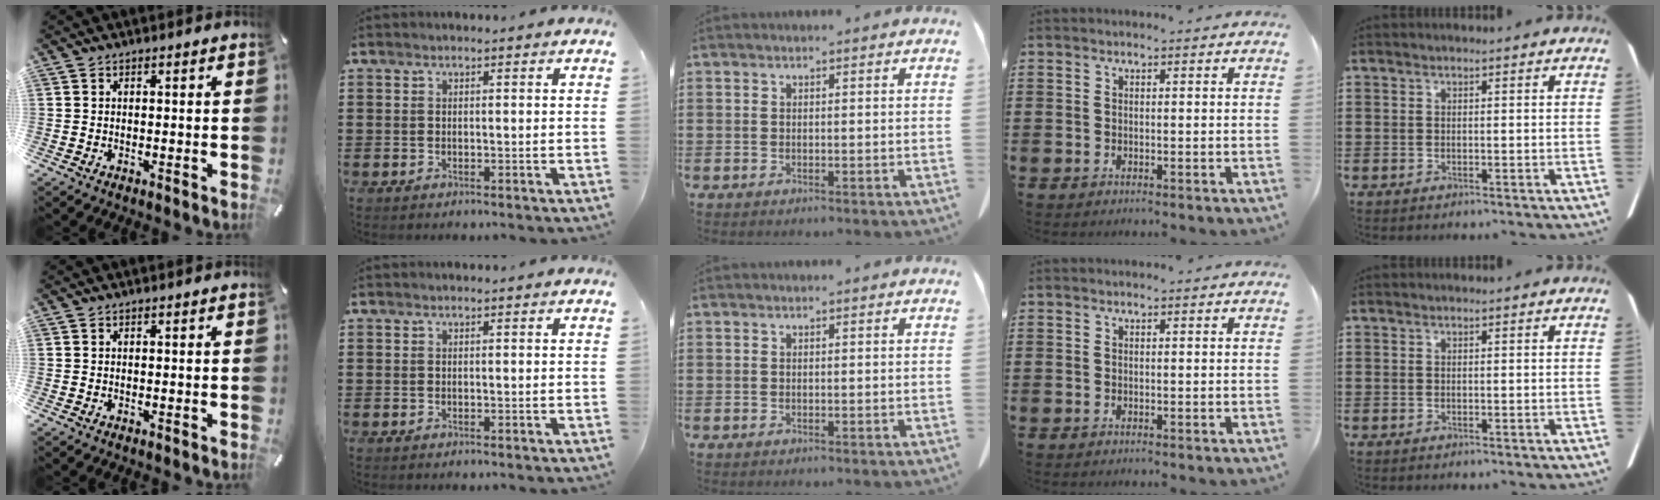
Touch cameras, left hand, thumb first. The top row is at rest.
{}